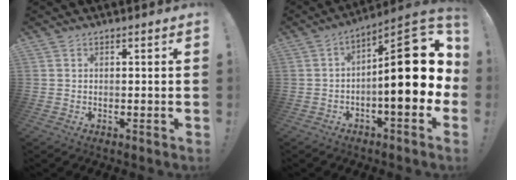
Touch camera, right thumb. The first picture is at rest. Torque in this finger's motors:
{"motor_torque": [2.15, 2.90, 1.57, -1.20, 0.11]}